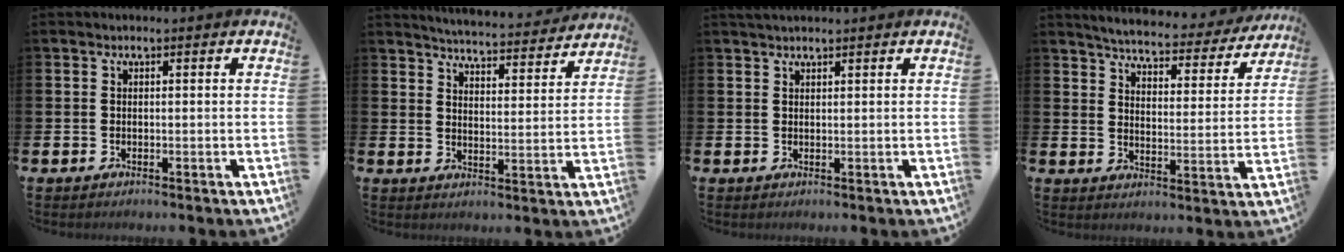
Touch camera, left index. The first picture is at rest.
{"total": 5.3, "force": [5.2, 0.1, 0.6], "torque": [-0.027, -0.043, 0.089]}
{"total": 1.3, "force": [1.3, 0.1, 0.3], "torque": [-0.004, 0.000, 0.023]}
{"total": 5.2, "force": [5.0, 0.6, 1.4], "torque": [-0.045, -0.036, 0.080]}